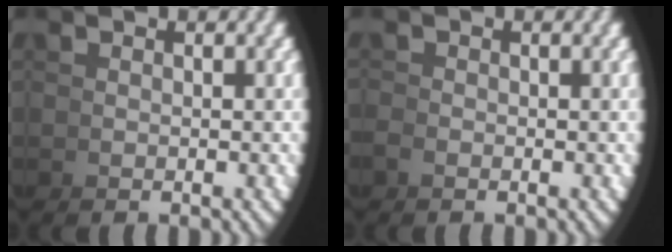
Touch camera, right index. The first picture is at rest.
{"total": 0.7, "force": [-0.2, -0.7, -0.1], "torque": [0.007, 0.000, -0.005]}